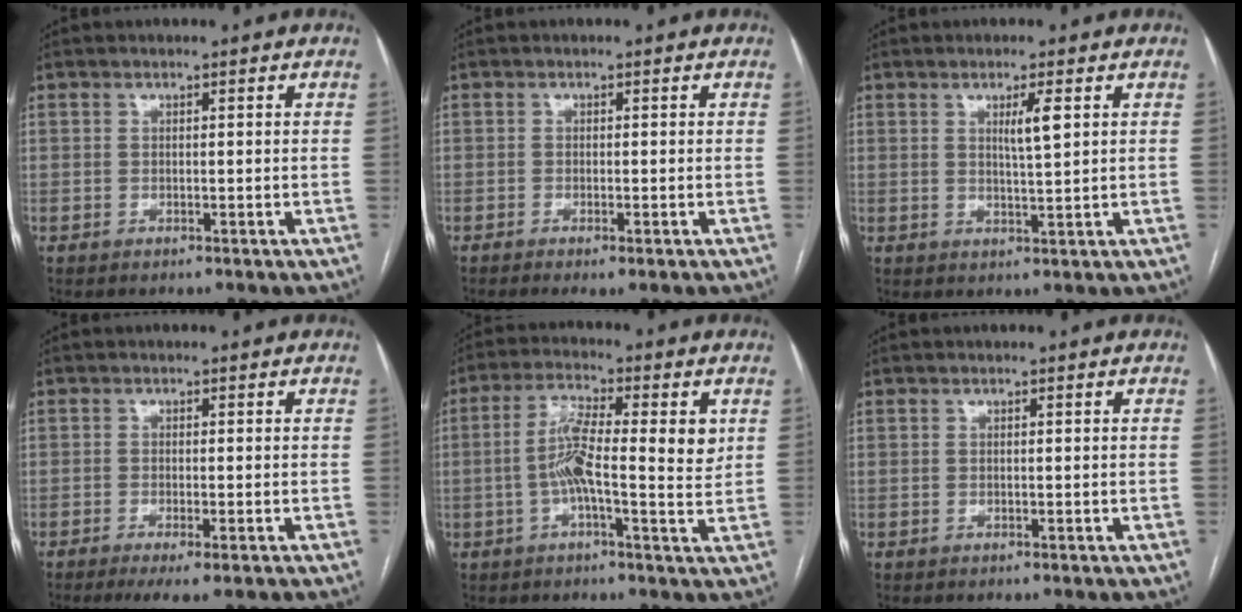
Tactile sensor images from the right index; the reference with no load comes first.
{"total": 2.5, "force": [-1.6, 0.4, 1.9], "torque": [-0.025, -0.006, -0.023]}
{"total": 3.3, "force": [1.2, 0.0, 3.1], "torque": [-0.053, -0.004, 0.022]}
{"total": 4.8, "force": [-3.1, 0.5, 3.6], "torque": [-0.050, -0.013, -0.046]}
{"total": 9.5, "force": [0.6, 2.0, 9.2], "torque": [-0.166, 0.013, 0.000]}
{"total": 0.0}